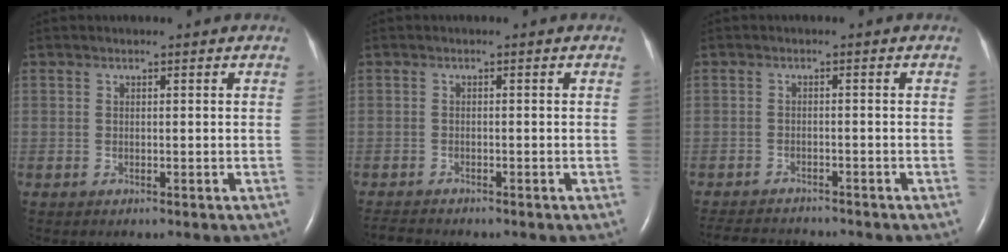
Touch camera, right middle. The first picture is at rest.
{"total": 2.5, "force": [-2.4, 0.2, 0.6], "torque": [-0.014, -0.010, -0.036]}
{"total": 7.8, "force": [-7.3, 1.4, 2.2], "torque": [-0.038, -0.007, -0.107]}